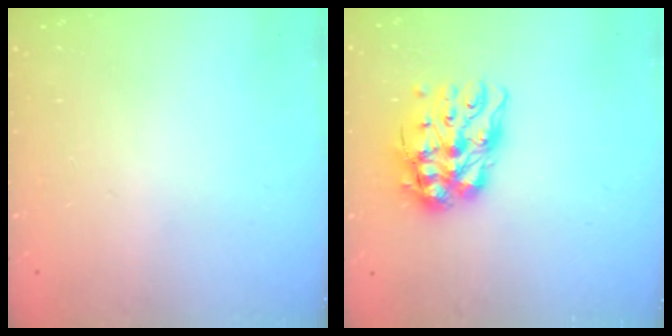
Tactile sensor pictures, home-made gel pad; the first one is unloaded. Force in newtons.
{"total": 12.6, "press": 12.5, "slide": 1.4}